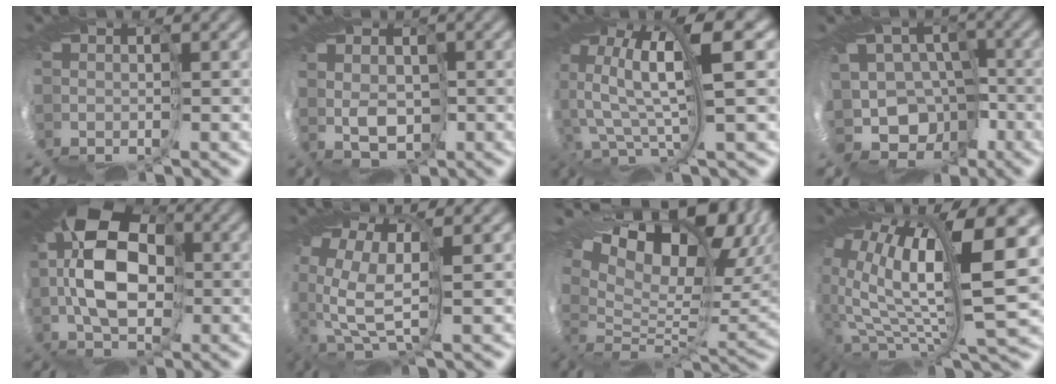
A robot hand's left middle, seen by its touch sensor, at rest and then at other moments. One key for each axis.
{"total": 2.1, "fx": 1.6, "fy": 1.1, "fz": 0.8, "tx": -0.016, "ty": 0.007, "tz": 0.022}
{"total": 7.4, "fx": 3.6, "fy": 1.2, "fz": 6.4, "tx": -0.152, "ty": 0.001, "tz": 0.058}
{"total": 10.3, "fx": -5.4, "fy": 7.6, "fz": 4.3, "tx": -0.070, "ty": -0.017, "tz": -0.075}
{"total": 9.7, "fx": 1.8, "fy": 5.4, "fz": 7.8, "tx": -0.147, "ty": 0.019, "tz": 0.011}
{"total": 5.7, "fx": 1.9, "fy": 2.9, "fz": 4.5, "tx": -0.137, "ty": -0.025, "tz": 0.050}
{"total": 13.4, "fx": 10.5, "fy": 4.3, "fz": 7.1, "tx": -0.134, "ty": 0.034, "tz": 0.181}
{"total": 11.5, "fx": 4.1, "fy": 2.3, "fz": 10.5, "tx": -0.226, "ty": -0.003, "tz": 0.094}